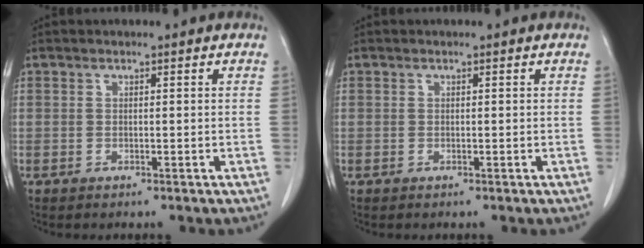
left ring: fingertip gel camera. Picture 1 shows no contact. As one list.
[{"total": 0.0}]